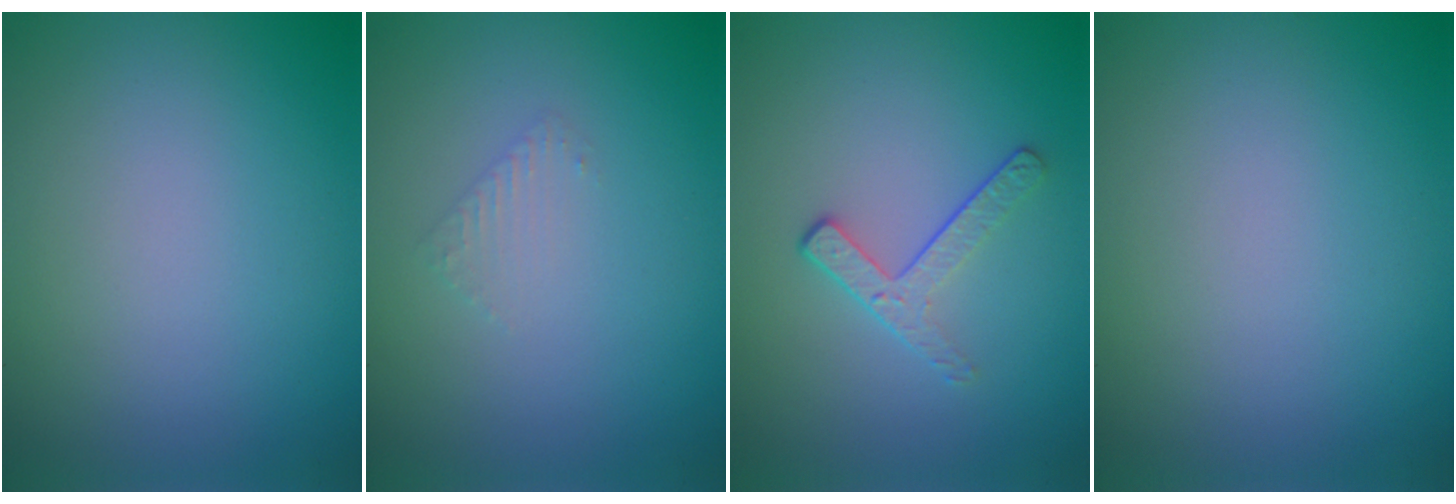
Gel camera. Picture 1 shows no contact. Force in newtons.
{"total": 0.9, "press": 0.9, "slide": 0.2}
{"total": 2.0, "press": 1.4, "slide": 1.5}
{"total": 0.0}